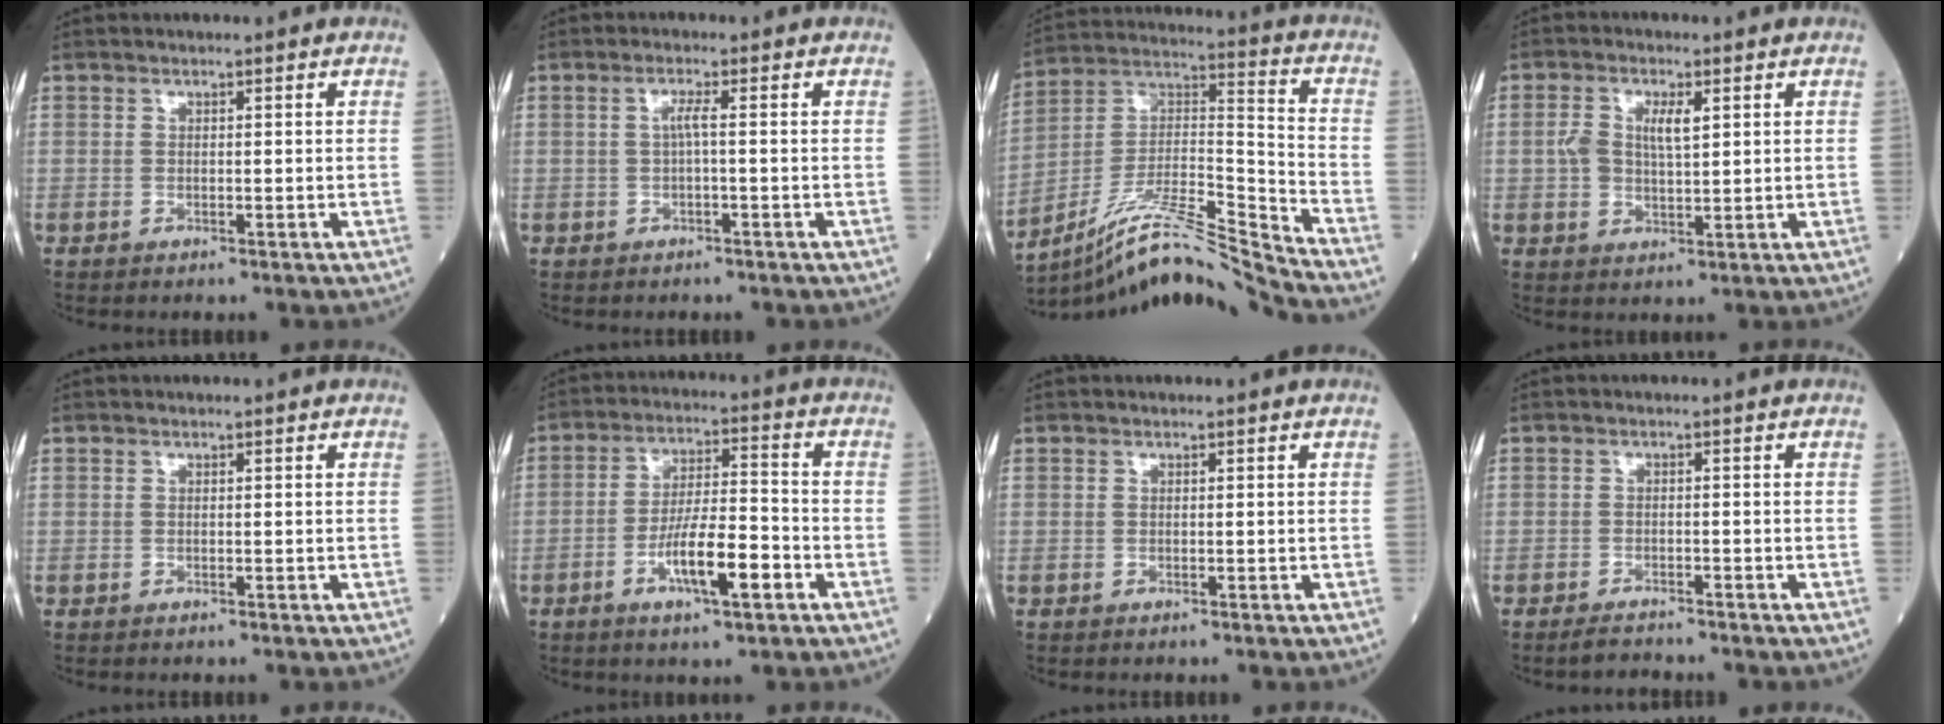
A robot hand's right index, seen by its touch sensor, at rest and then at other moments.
{"total": 1.6, "force": [-0.1, -0.2, 1.6], "torque": [-0.030, 0.004, -0.004]}
{"total": 16.1, "force": [-14.6, -2.0, 6.5], "torque": [-0.111, 0.035, -0.259]}
{"total": 5.4, "force": [1.4, 2.2, 4.7], "torque": [-0.096, 0.012, 0.029]}
{"total": 0.0}
{"total": 9.5, "force": [-4.0, 1.7, 8.5], "torque": [-0.155, 0.001, -0.069]}
{"total": 0.0}
{"total": 2.0, "force": [-2.0, 0.2, 0.3], "torque": [-0.012, -0.007, -0.033]}